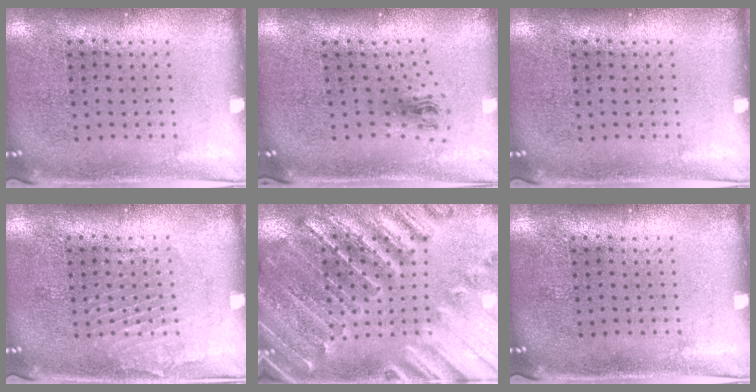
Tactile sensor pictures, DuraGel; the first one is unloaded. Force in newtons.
{"total": 1.0, "press": 0.4, "slide": 0.9}
{"total": 0.0}
{"total": 1.2, "press": 1.2, "slide": 0.1}
{"total": 2.0, "press": 2.0, "slide": 0.1}
{"total": 0.0}